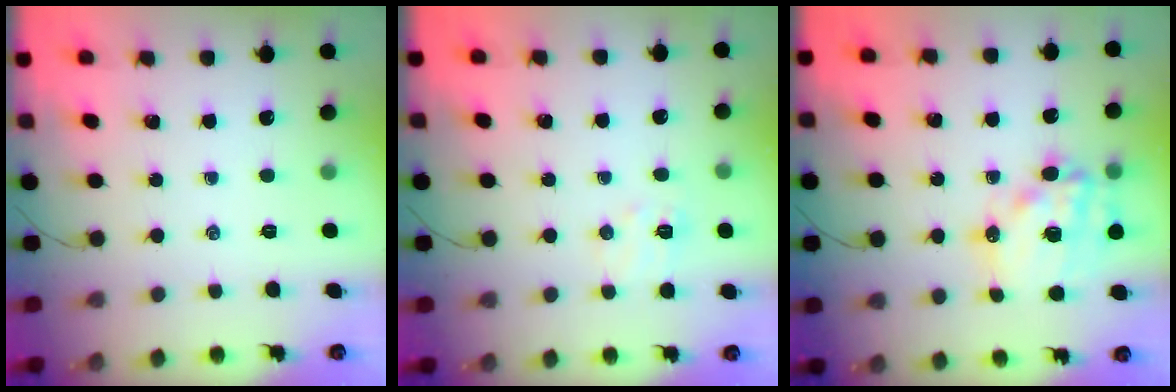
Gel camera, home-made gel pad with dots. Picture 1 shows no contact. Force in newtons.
{"total": 5.9, "press": 5.8, "slide": 1.3}
{"total": 16.2, "press": 15.8, "slide": 3.7}